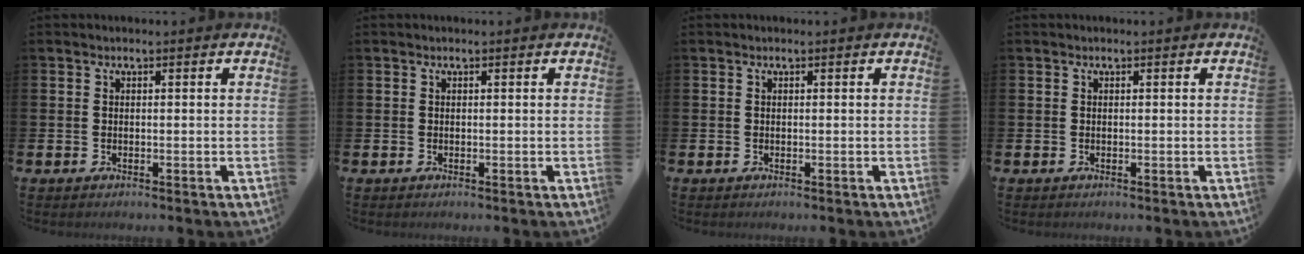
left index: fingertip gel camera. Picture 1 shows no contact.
{"total": 0.0}
{"total": 0.0}
{"total": 0.0}